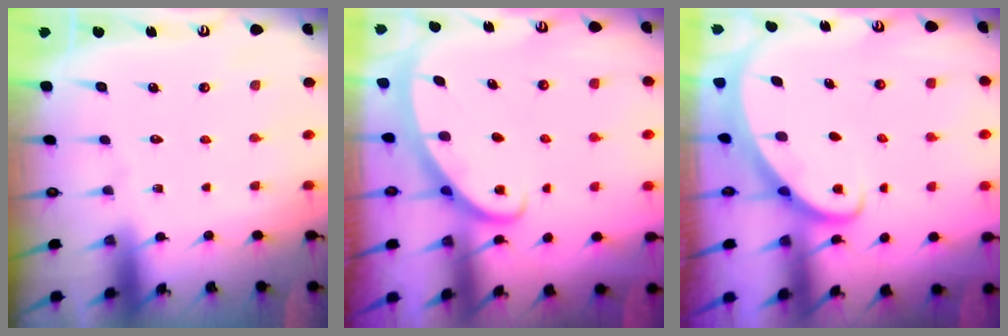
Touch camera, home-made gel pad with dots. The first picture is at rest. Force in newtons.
{"total": 3.0, "press": 3.0, "slide": 0.1}
{"total": 2.4, "press": 2.4, "slide": 0.2}